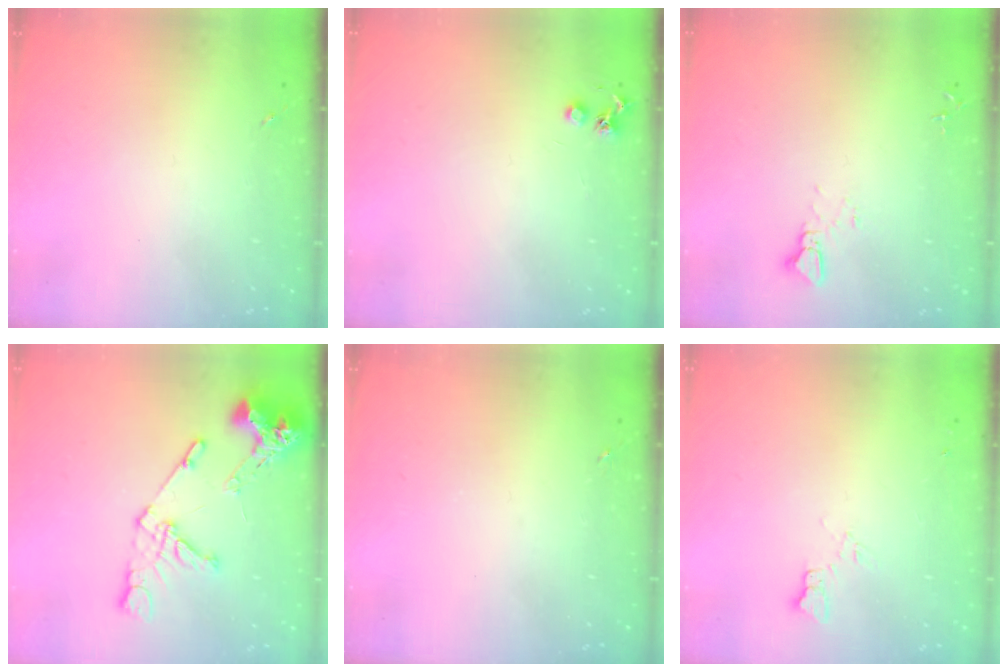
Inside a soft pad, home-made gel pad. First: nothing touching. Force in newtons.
{"total": 4.1, "press": 4.1, "slide": 0.5}
{"total": 3.7, "press": 3.7, "slide": 0.3}
{"total": 15.7, "press": 15.5, "slide": 1.9}
{"total": 0.0}
{"total": 5.3, "press": 5.3, "slide": 0.4}